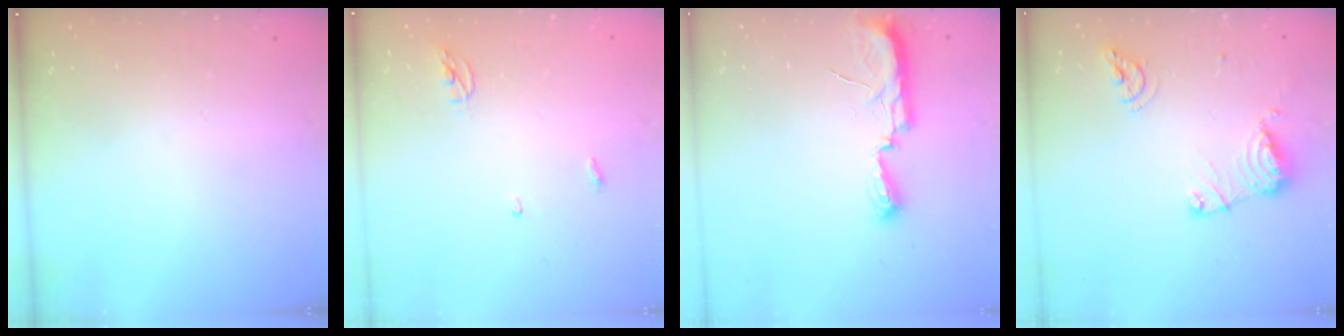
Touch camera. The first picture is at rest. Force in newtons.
{"total": 3.5, "press": 3.5, "slide": 0.3}
{"total": 7.7, "press": 7.6, "slide": 1.0}
{"total": 11.9, "press": 11.9, "slide": 1.3}